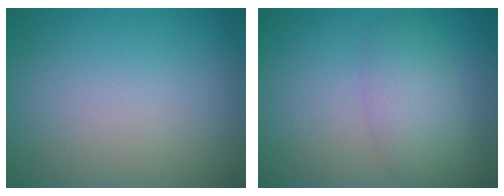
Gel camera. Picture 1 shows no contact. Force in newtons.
{"total": 3.7, "press": 3.7, "slide": 0.1}